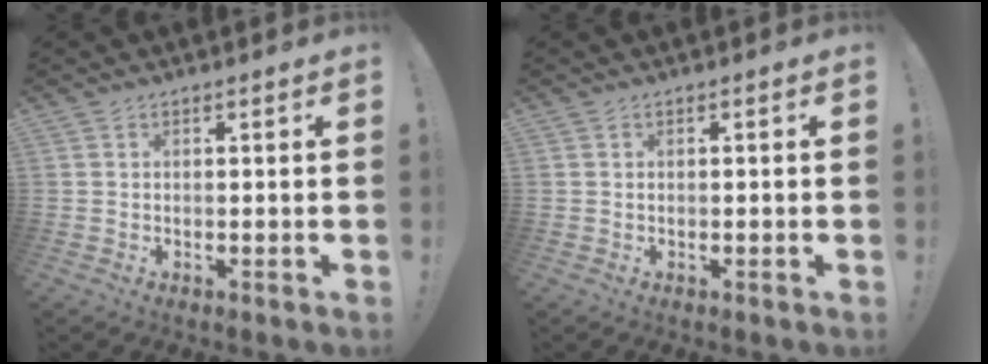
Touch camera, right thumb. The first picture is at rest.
{"total": 0.0}